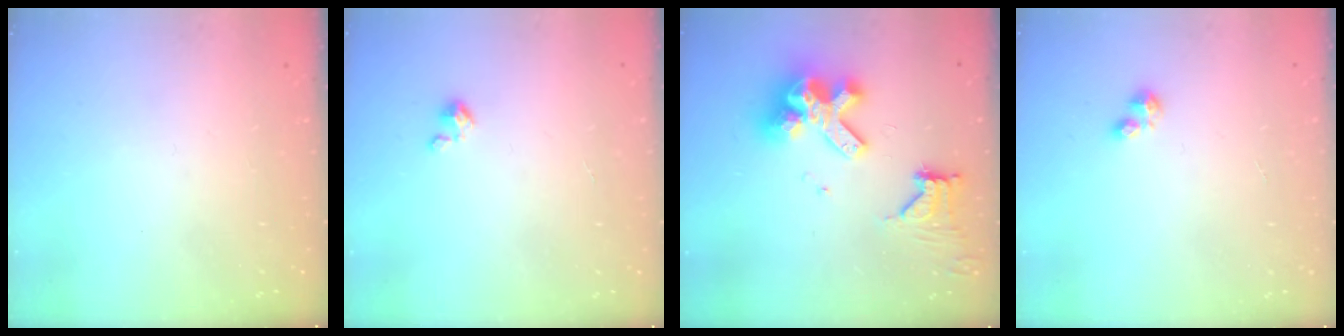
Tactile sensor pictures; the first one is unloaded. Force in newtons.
{"total": 2.2, "press": 2.1, "slide": 0.3}
{"total": 14.9, "press": 14.8, "slide": 1.9}
{"total": 2.1, "press": 2.1, "slide": 0.3}